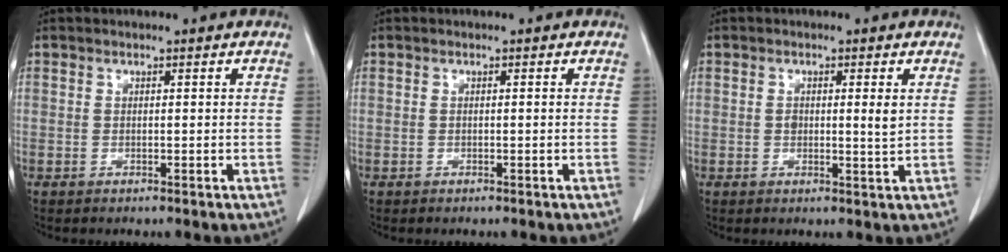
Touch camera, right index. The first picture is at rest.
{"total": 0.0}
{"total": 2.9, "force": [0.5, 0.5, 2.8], "torque": [-0.046, -0.004, 0.008]}